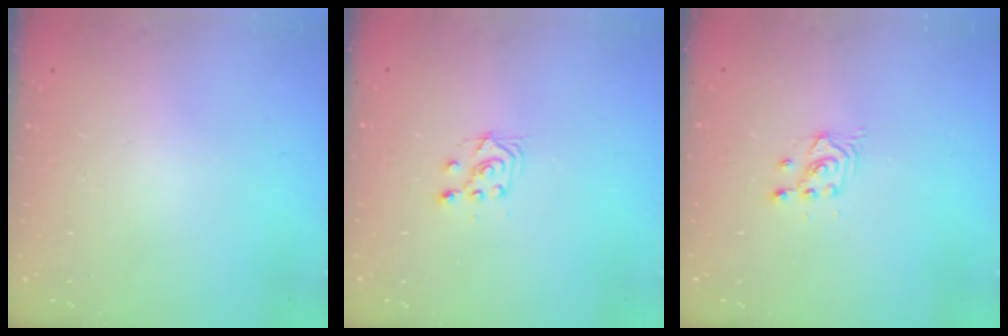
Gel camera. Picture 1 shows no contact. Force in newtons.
{"total": 5.0, "press": 5.0, "slide": 0.8}
{"total": 2.7, "press": 2.7, "slide": 0.2}